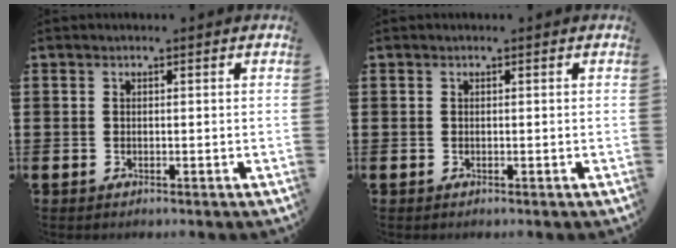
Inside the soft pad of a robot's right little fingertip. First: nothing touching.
{"total": 0.0}